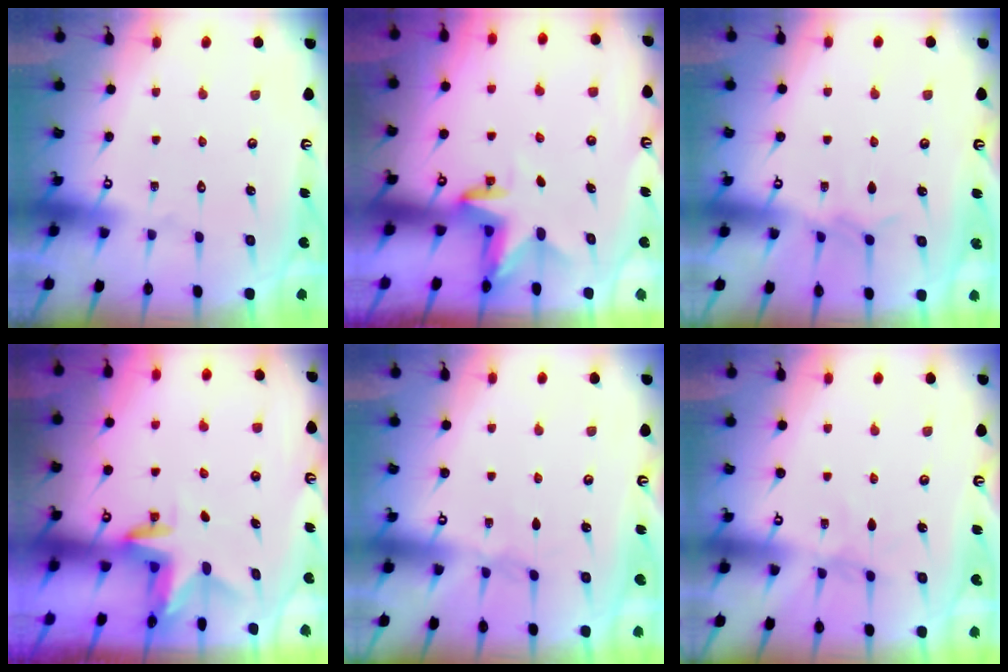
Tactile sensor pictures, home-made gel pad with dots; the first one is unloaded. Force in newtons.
{"total": 3.4, "press": 3.4, "slide": 0.1}
{"total": 5.1, "press": 5.0, "slide": 0.4}
{"total": 3.0, "press": 3.0, "slide": 0.2}
{"total": 2.8, "press": 2.8, "slide": 0.4}
{"total": 3.3, "press": 3.3, "slide": 0.4}